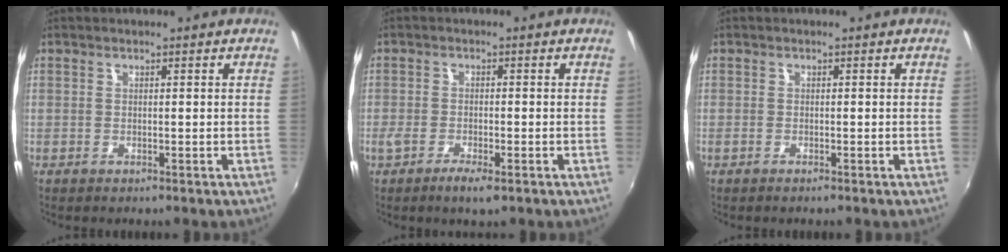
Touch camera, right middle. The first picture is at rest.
{"total": 4.1, "force": [-2.6, 1.0, 3.0], "torque": [-0.070, -0.012, -0.049]}
{"total": 0.7, "force": [-0.6, 0.1, 0.3], "torque": [-0.006, -0.003, -0.013]}